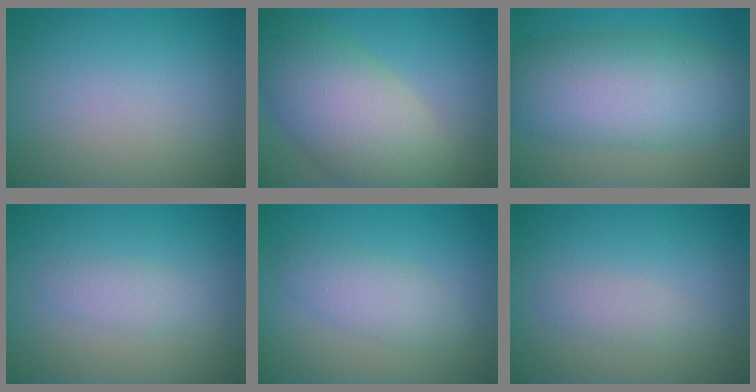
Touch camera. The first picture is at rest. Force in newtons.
{"total": 9.0, "press": 8.9, "slide": 0.7}
{"total": 9.6, "press": 9.6, "slide": 0.2}
{"total": 1.6, "press": 1.6, "slide": 0.1}
{"total": 2.6, "press": 2.6, "slide": 0.0}
{"total": 1.5, "press": 1.5, "slide": 0.1}